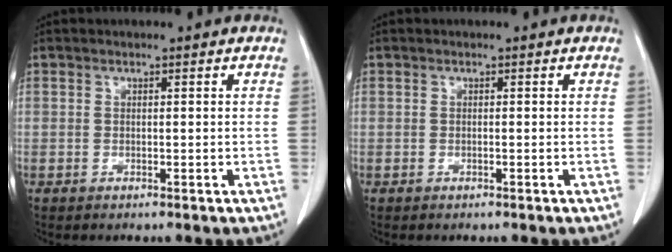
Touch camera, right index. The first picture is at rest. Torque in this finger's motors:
{"motor_torque": [-0.01, 0.03, -0.01, -0.01]}